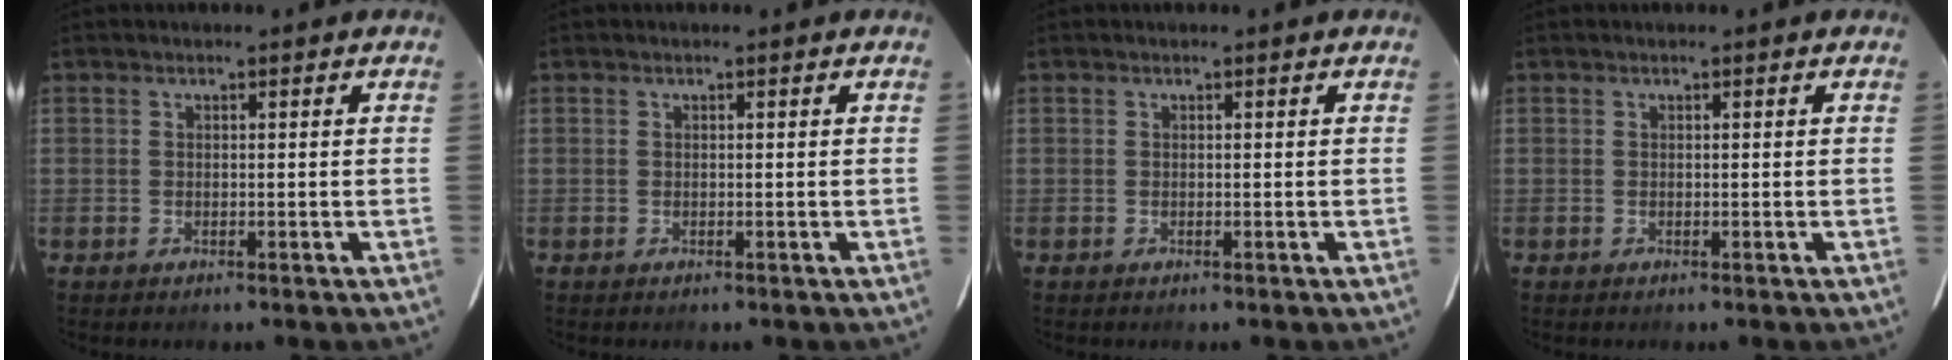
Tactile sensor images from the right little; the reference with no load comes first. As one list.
[{"total": 0.0}, {"total": 0.0}, {"total": 0.0}]